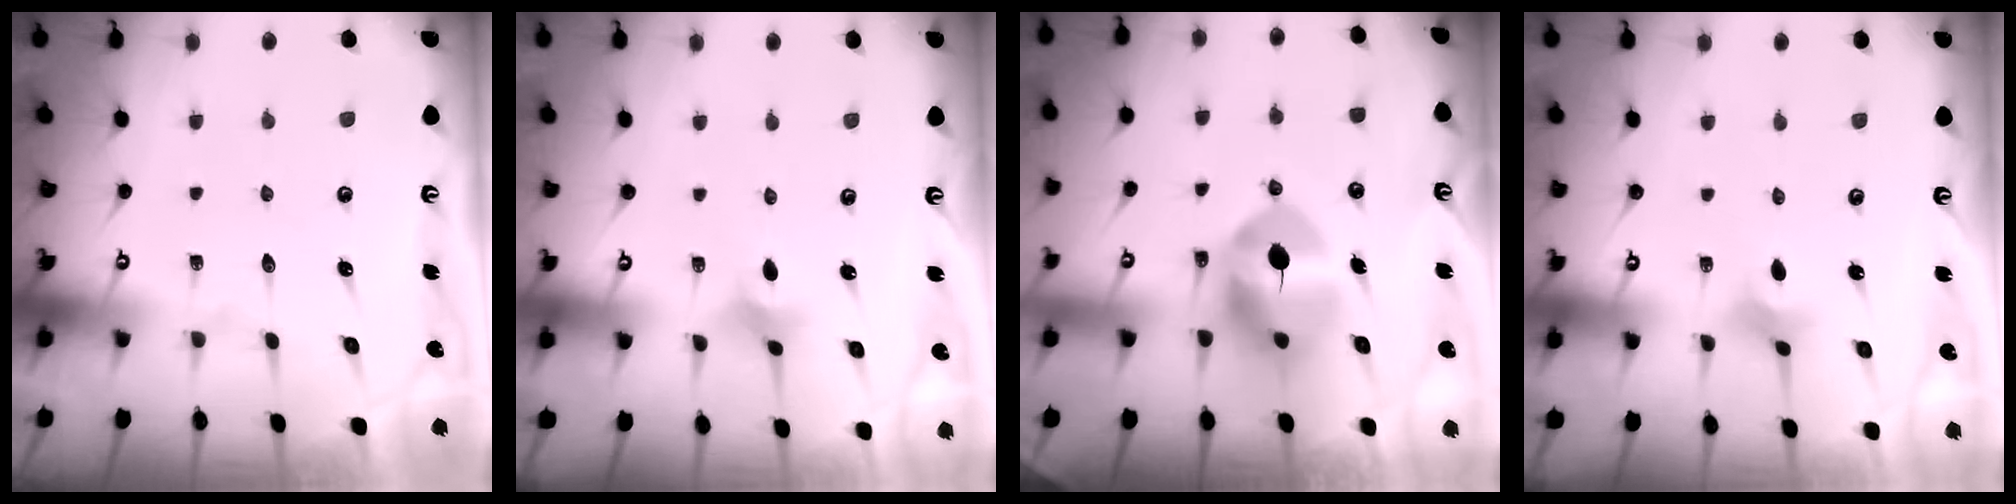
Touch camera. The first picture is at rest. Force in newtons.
{"total": 2.9, "press": 2.8, "slide": 0.6}
{"total": 11.2, "press": 11.1, "slide": 1.6}
{"total": 3.6, "press": 3.6, "slide": 0.6}